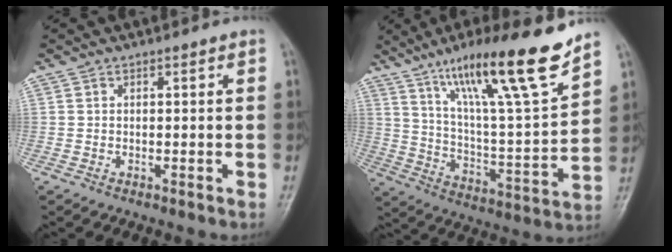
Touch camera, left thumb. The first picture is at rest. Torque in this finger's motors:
{"motor_torque": [0.37, 0.36, 1.52, -1.26, 0.52]}